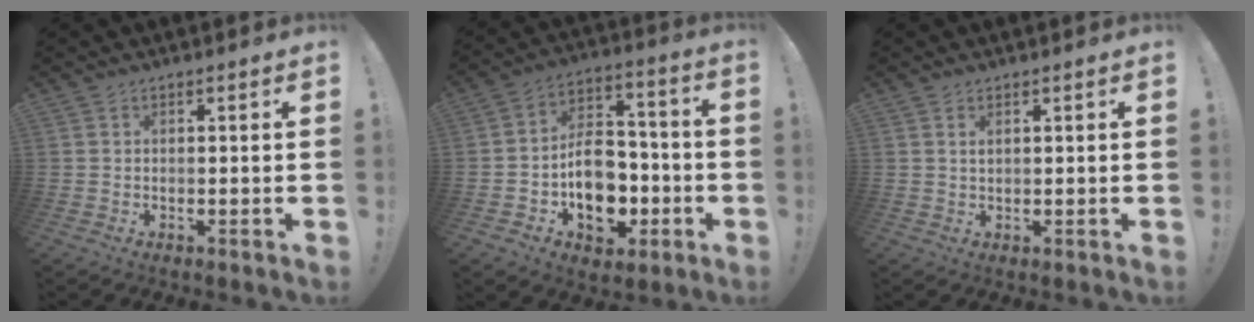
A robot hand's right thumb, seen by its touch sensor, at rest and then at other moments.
{"total": 15.3, "force": [-4.7, 11.2, 9.4], "torque": [-0.148, 0.033, -0.071]}
{"total": 1.1, "force": [0.5, 0.5, 0.8], "torque": [-0.010, -0.003, 0.008]}